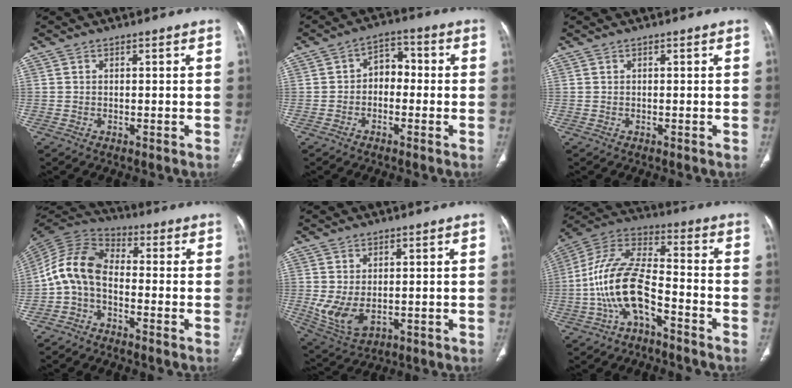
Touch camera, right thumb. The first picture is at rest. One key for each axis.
{"total": 5.3, "fx": -0.7, "fy": 4.0, "fz": 3.5, "tx": -0.025, "ty": 0.027, "tz": -0.027}
{"total": 0.0}
{"total": 9.4, "fx": -2.4, "fy": 5.7, "fz": 7.2, "tx": -0.137, "ty": 0.048, "tz": -0.065}
{"total": 6.8, "fx": -0.2, "fy": 4.1, "fz": 5.5, "tx": -0.110, "ty": -0.009, "tz": 0.016}
{"total": 13.8, "fx": -5.7, "fy": 6.1, "fz": 11.0, "tx": -0.222, "ty": 0.071, "tz": -0.112}